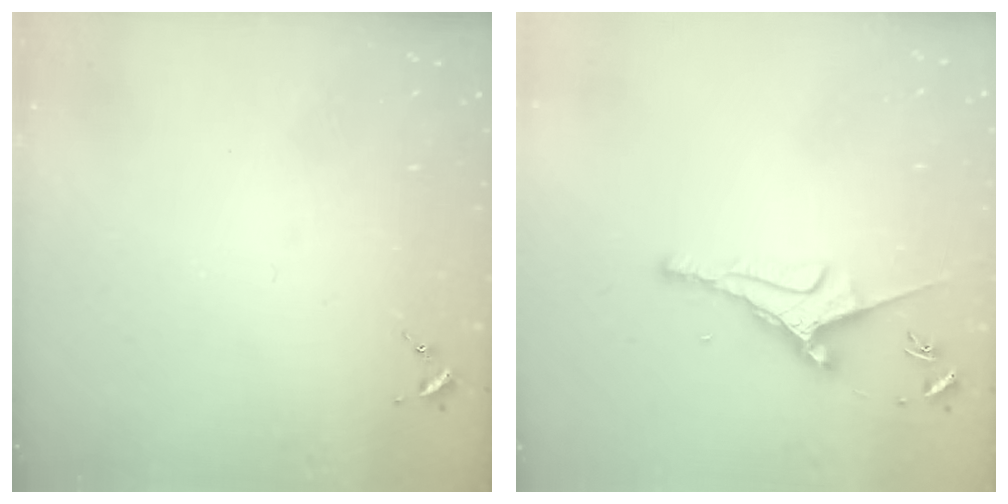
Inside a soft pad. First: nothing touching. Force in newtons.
{"total": 8.3, "press": 8.2, "slide": 1.7}